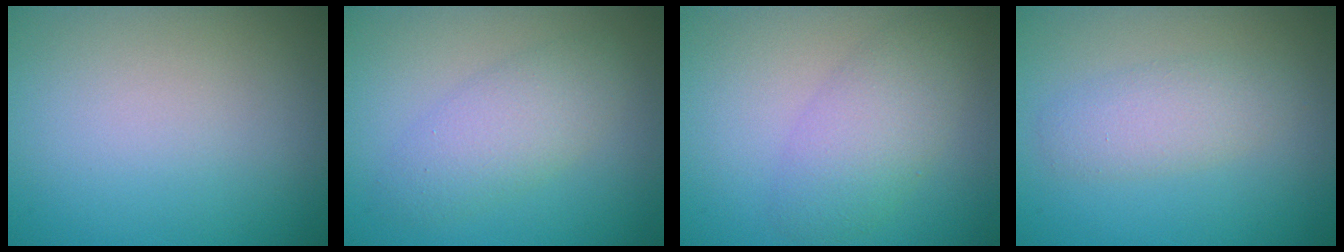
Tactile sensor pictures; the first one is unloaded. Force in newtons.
{"total": 3.5, "press": 3.5, "slide": 0.2}
{"total": 3.9, "press": 3.9, "slide": 0.2}
{"total": 2.7, "press": 2.7, "slide": 0.2}